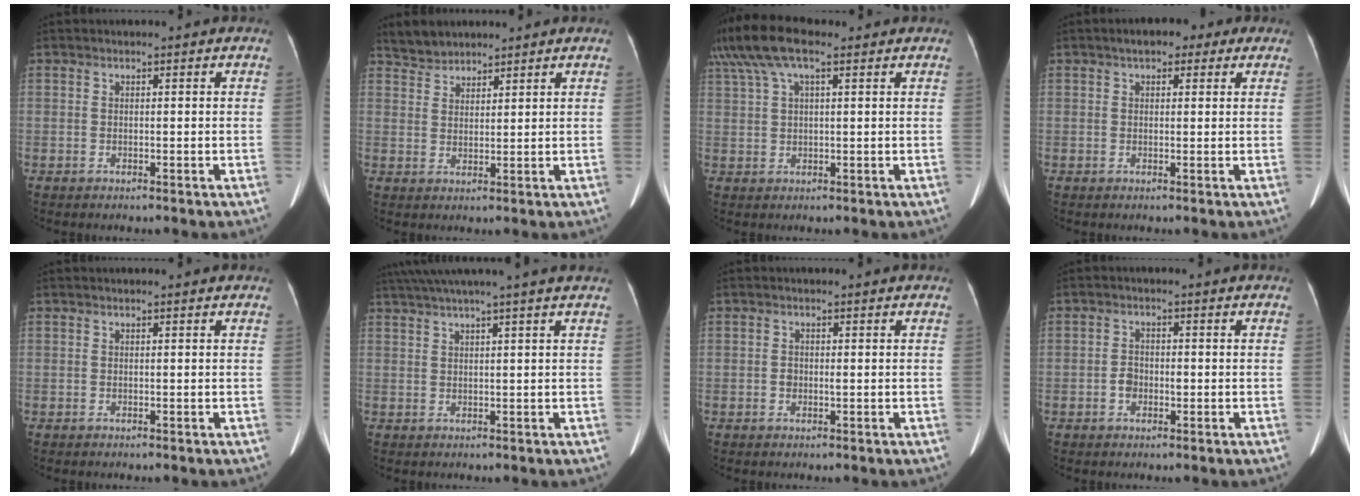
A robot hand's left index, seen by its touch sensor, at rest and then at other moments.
{"total": 3.7, "force": [3.4, 1.5, 0.2], "torque": [-0.006, 0.017, 0.064]}
{"total": 10.6, "force": [6.9, 3.5, 7.2], "torque": [-0.159, 0.052, 0.133]}
{"total": 4.8, "force": [2.8, 2.6, 2.9], "torque": [-0.035, 0.026, 0.037]}
{"total": 0.9, "force": [0.9, 0.1, 0.2], "torque": [-0.010, 0.014, 0.012]}
{"total": 10.0, "force": [8.2, -2.0, 5.2], "torque": [-0.084, 0.026, 0.112]}
{"total": 0.9, "force": [0.0, 0.6, 0.7], "torque": [-0.013, 0.001, -0.001]}
{"total": 2.2, "force": [-0.6, 1.6, 1.3], "torque": [-0.026, 0.009, -0.012]}